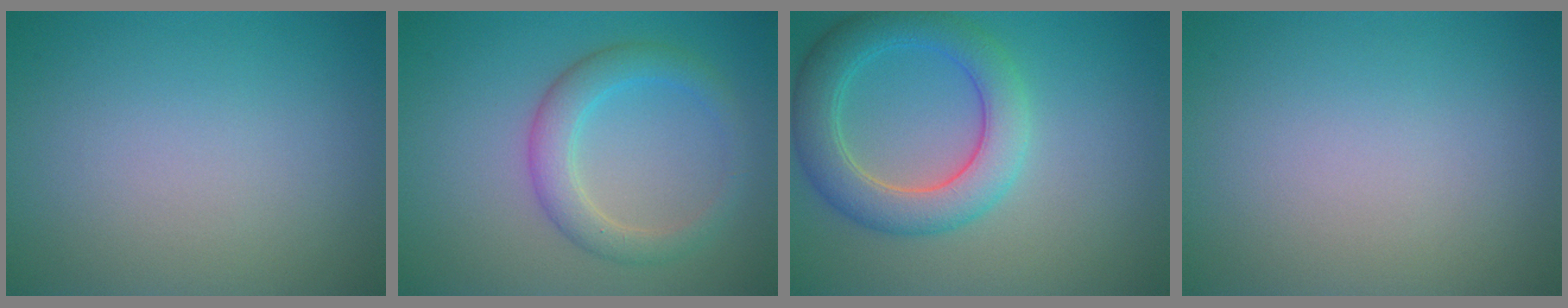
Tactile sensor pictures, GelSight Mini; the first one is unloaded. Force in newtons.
{"total": 3.4, "press": 3.4, "slide": 0.2}
{"total": 5.6, "press": 5.6, "slide": 0.2}
{"total": 0.0}